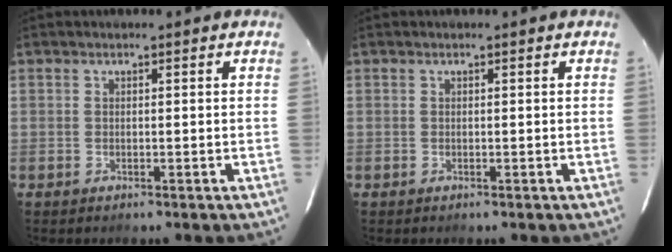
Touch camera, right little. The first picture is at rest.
{"total": 0.0}